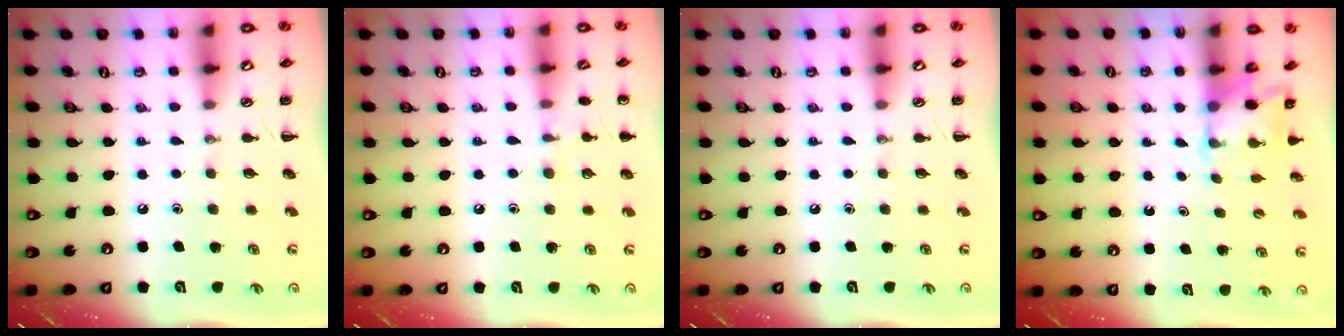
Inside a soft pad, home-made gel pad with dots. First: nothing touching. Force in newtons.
{"total": 6.7, "press": 6.4, "slide": 2.2}
{"total": 0.0}
{"total": 3.4, "press": 3.2, "slide": 1.2}